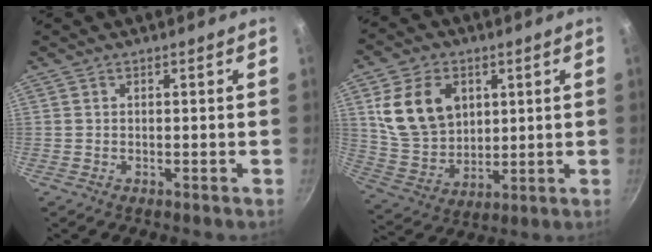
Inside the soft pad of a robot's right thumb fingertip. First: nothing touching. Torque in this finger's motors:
{"motor_torque": [-0.36, 2.24, 0.55, -0.32, 0.12]}